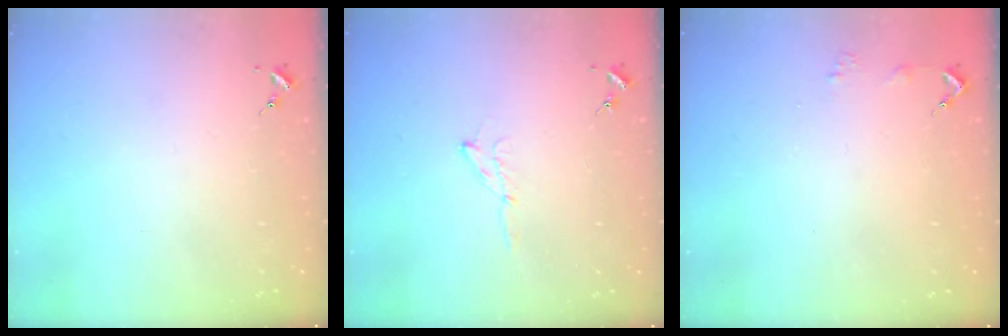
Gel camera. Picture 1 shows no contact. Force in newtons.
{"total": 4.9, "press": 4.9, "slide": 0.5}
{"total": 2.4, "press": 2.4, "slide": 0.3}